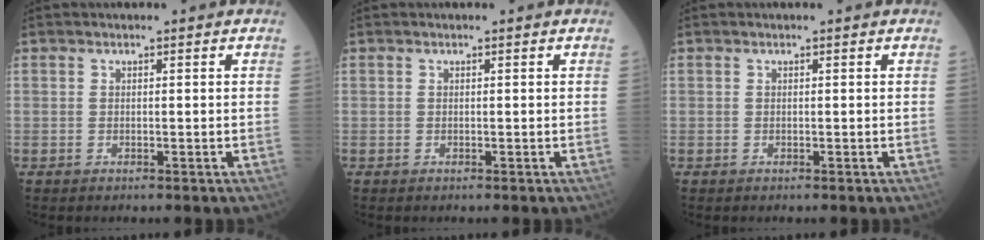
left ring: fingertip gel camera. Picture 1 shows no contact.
{"total": 0.0}
{"total": 0.0}